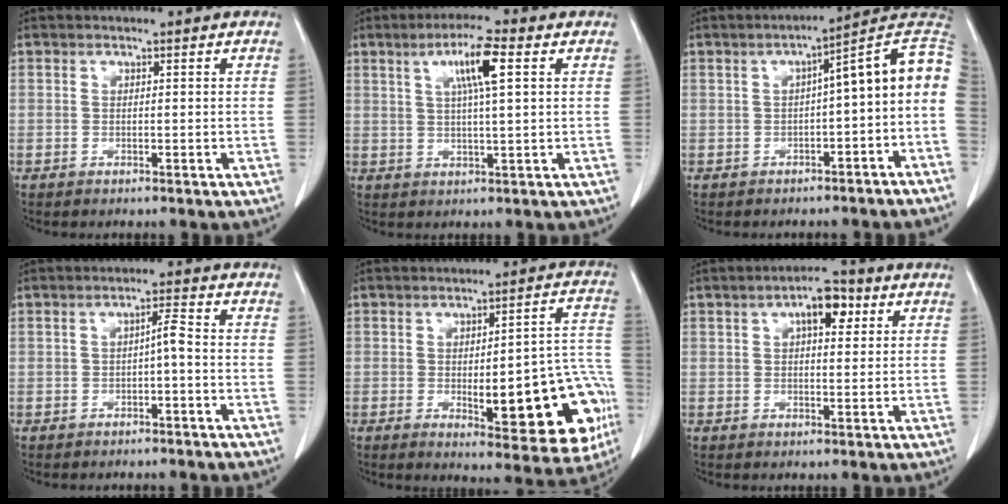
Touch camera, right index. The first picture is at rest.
{"total": 7.1, "force": [2.6, 0.2, 6.6], "torque": [-0.120, 0.007, 0.044]}
{"total": 10.8, "force": [-1.5, 1.9, 10.5], "torque": [-0.137, 0.040, -0.024]}
{"total": 2.4, "force": [-0.5, 0.2, 2.4], "torque": [-0.038, 0.007, -0.009]}
{"total": 18.8, "force": [-4.7, 5.1, 17.5], "torque": [-0.145, 0.029, -0.037]}
{"total": 5.5, "force": [2.2, 2.1, 4.6], "torque": [-0.074, 0.013, 0.030]}